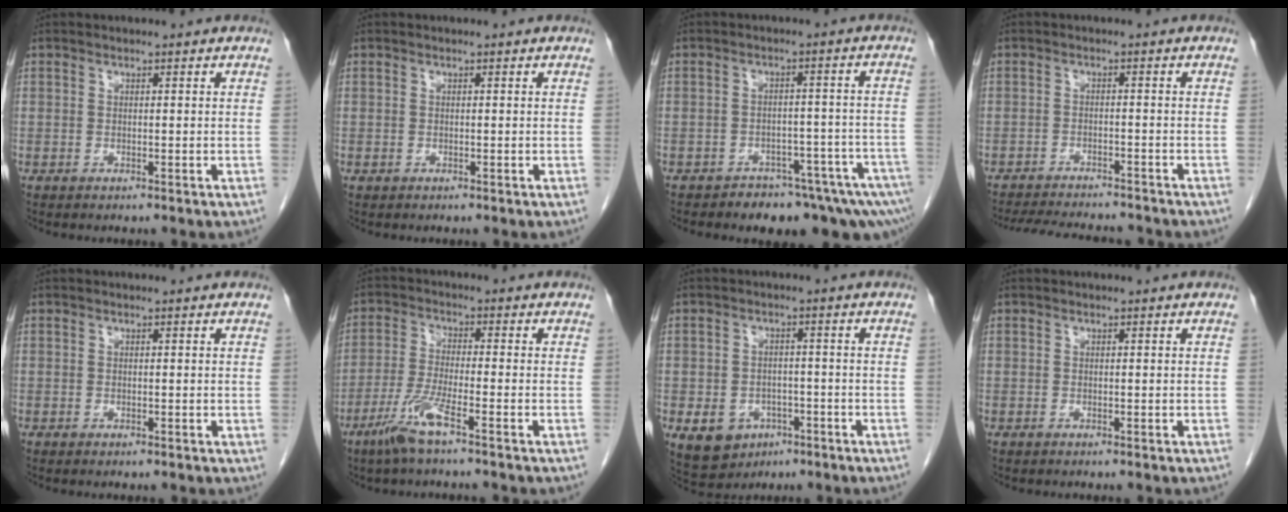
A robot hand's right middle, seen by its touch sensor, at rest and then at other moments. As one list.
[{"total": 0.0}, {"total": 9.7, "force": [-8.3, 2.8, 4.2], "torque": [-0.028, 0.020, -0.105]}, {"total": 13.3, "force": [-12.2, 2.6, 4.8], "torque": [-0.093, -0.010, -0.164]}, {"total": 0.0}, {"total": 6.2, "force": [-3.9, -0.1, 4.9], "torque": [-0.104, -0.012, -0.081]}, {"total": 8.9, "force": [-4.1, 7.2, 3.4], "torque": [-0.072, 0.006, -0.049]}, {"total": 0.0}]